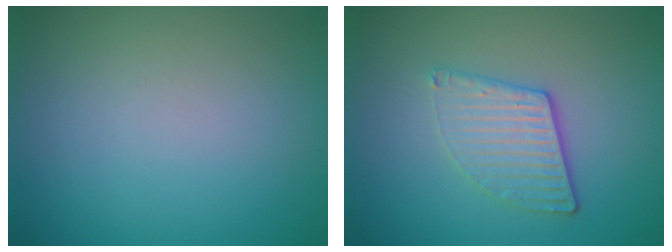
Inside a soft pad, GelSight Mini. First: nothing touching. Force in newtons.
{"total": 3.6, "press": 2.9, "slide": 2.1}